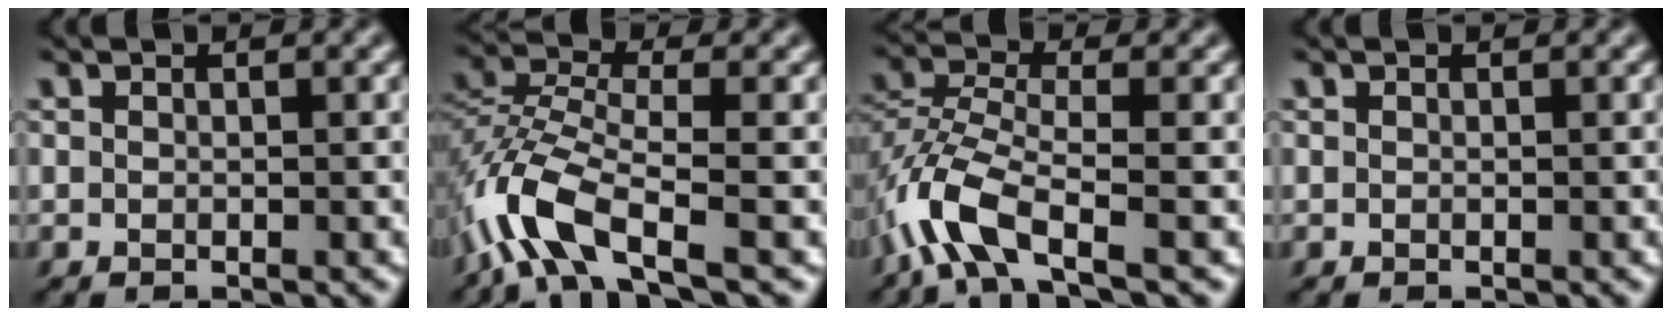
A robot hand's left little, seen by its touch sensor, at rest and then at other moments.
{"total": 6.9, "force": [-4.0, 2.4, 5.2], "torque": [-0.116, 0.006, -0.093]}
{"total": 6.0, "force": [-3.4, 2.0, 4.5], "torque": [-0.102, 0.002, -0.082]}
{"total": 0.0}